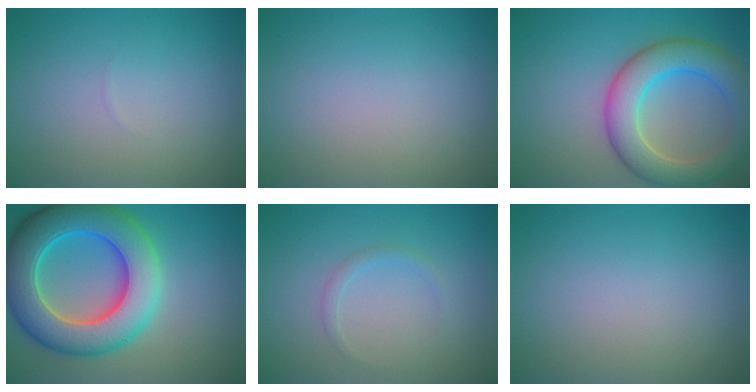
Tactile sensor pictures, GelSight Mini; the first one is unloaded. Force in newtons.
{"total": 0.0}
{"total": 7.0, "press": 7.0, "slide": 0.3}
{"total": 11.0, "press": 11.0, "slide": 0.5}
{"total": 1.0, "press": 1.0, "slide": 0.0}
{"total": 0.0}